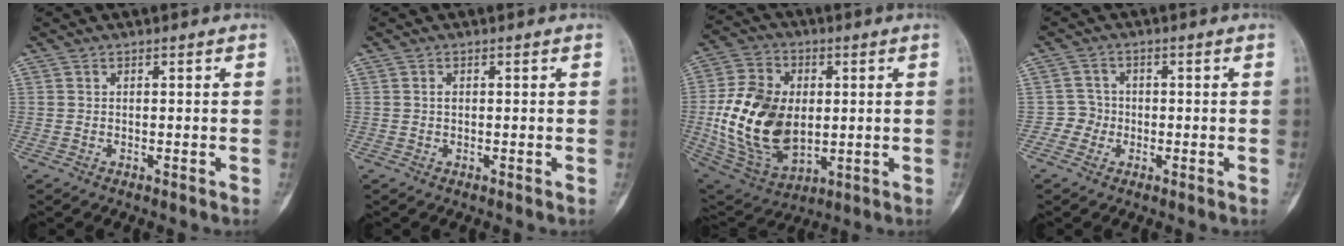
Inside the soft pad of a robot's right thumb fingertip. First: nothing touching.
{"total": 0.8, "force": [0.1, 0.5, 0.6], "torque": [-0.008, 0.002, 0.002]}
{"total": 20.4, "force": [-0.1, 13.5, 15.3], "torque": [-0.275, -0.007, 0.016]}
{"total": 2.9, "force": [-0.9, 2.7, 0.0], "torque": [0.019, 0.012, -0.026]}